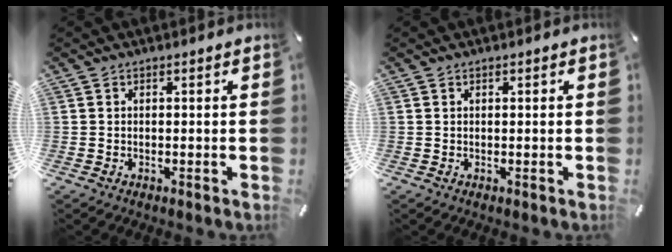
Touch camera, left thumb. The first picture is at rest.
{"total": 0.0}